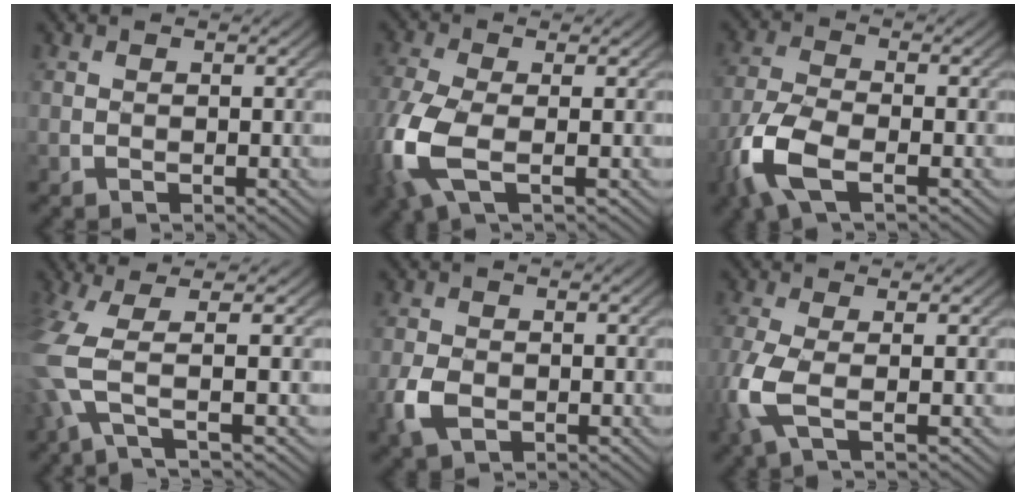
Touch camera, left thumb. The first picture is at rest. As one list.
[{"total": 9.3, "force": [-2.8, 5.1, 7.3], "torque": [-0.225, -0.006, -0.056]}, {"total": 7.8, "force": [-4.6, 3.1, 5.4], "torque": [-0.143, -0.002, -0.102]}, {"total": 6.2, "force": [-1.4, 1.1, 6.0], "torque": [-0.161, 0.004, -0.037]}, {"total": 3.9, "force": [-1.8, 2.6, 2.3], "torque": [-0.069, 0.000, -0.038]}, {"total": 6.0, "force": [-1.8, 2.9, 4.9], "torque": [-0.146, 0.002, -0.041]}]